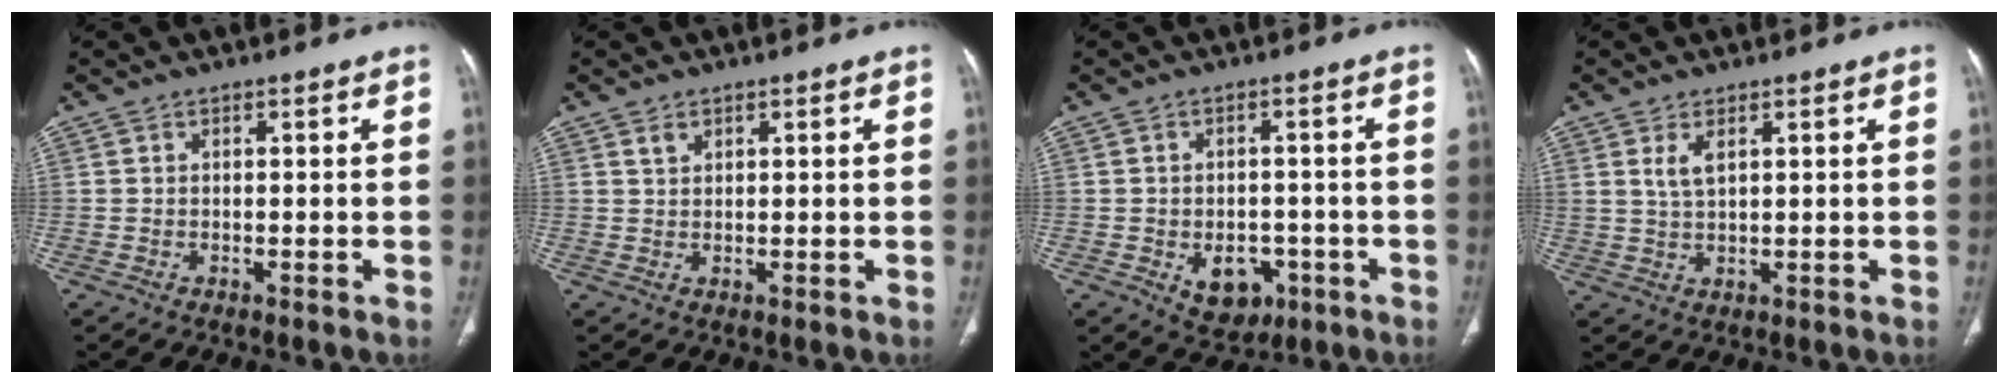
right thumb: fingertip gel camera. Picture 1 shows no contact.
{"total": 1.5, "force": [1.0, 0.9, 0.7], "torque": [-0.007, -0.003, 0.020]}
{"total": 7.1, "force": [-2.6, 5.1, 4.2], "torque": [-0.033, 0.013, -0.023]}
{"total": 3.3, "force": [1.6, 1.3, 2.6], "torque": [-0.052, -0.008, 0.039]}